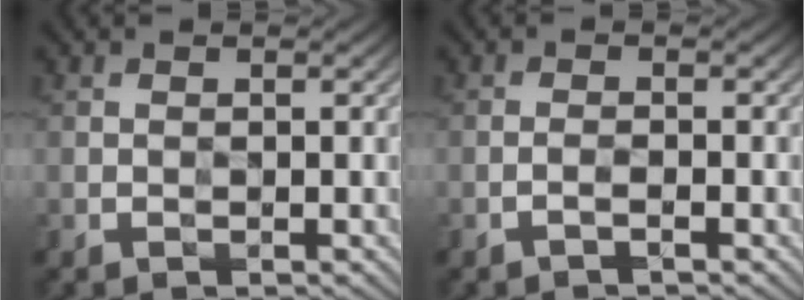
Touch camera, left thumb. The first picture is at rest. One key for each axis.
{"total": 1.0, "fx": -0.7, "fy": -0.4, "fz": 0.5, "tx": -0.012, "ty": 0.010, "tz": -0.015}